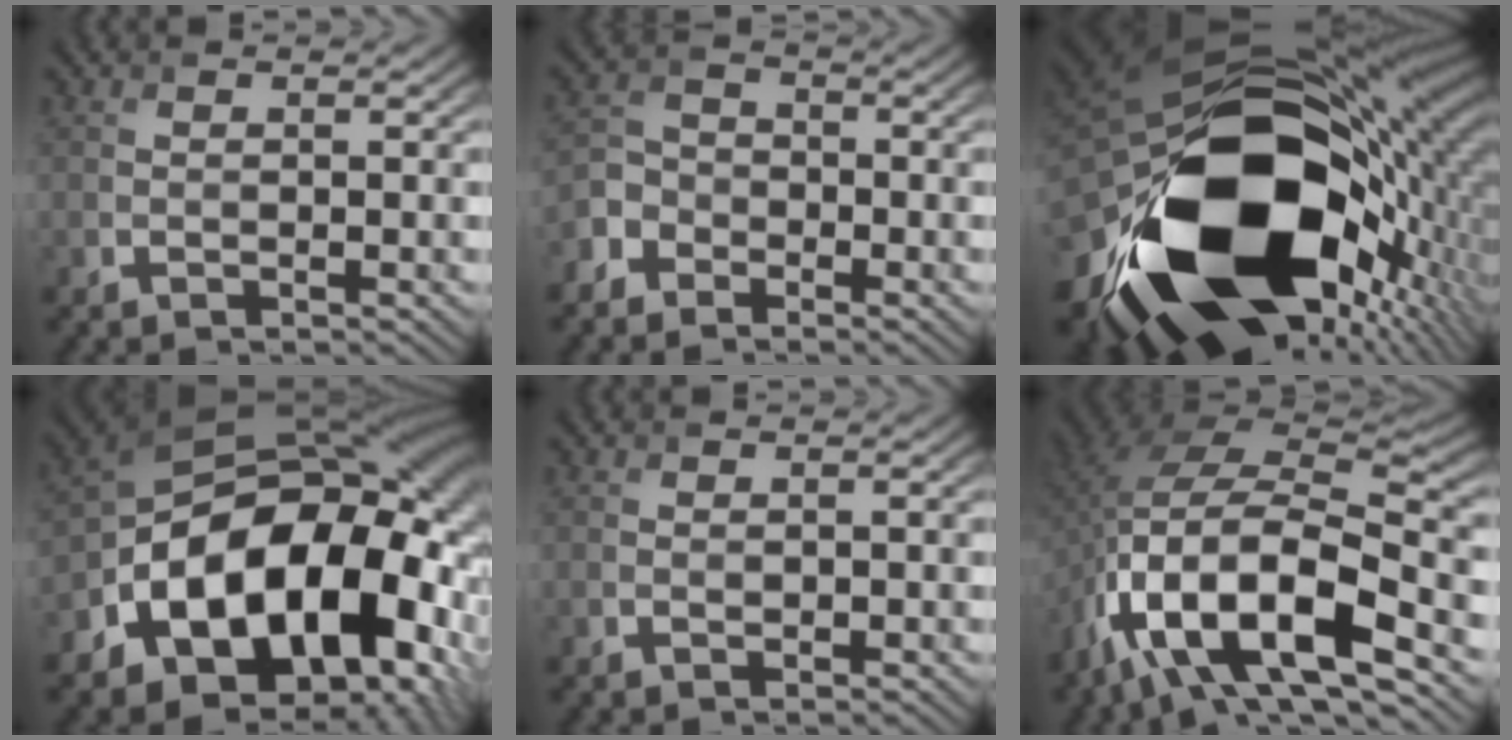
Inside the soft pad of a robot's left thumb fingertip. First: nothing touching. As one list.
[{"total": 4.3, "force": [-3.1, 2.7, 1.0], "torque": [-0.031, 0.000, -0.073]}, {"total": 23.1, "force": [-6.4, 15.2, 16.2], "torque": [-0.353, -0.088, -0.064]}, {"total": 19.8, "force": [-6.7, 12.6, 13.8], "torque": [-0.215, -0.030, -0.097]}, {"total": 0.0}, {"total": 16.9, "force": [-7.6, 7.5, 13.1], "torque": [-0.275, -0.017, -0.142]}]